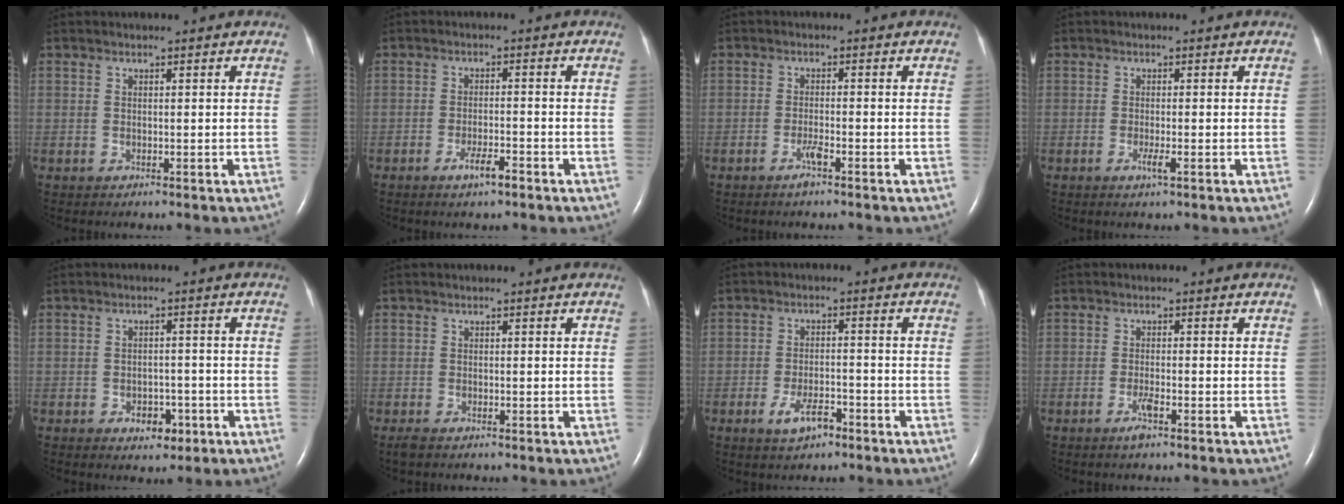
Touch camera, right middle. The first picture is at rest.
{"total": 3.3, "force": [-2.2, 0.5, 2.5], "torque": [-0.047, -0.001, -0.038]}
{"total": 2.0, "force": [-1.4, 0.0, 1.5], "torque": [-0.034, -0.001, -0.027]}
{"total": 1.6, "force": [-0.7, 0.0, 1.5], "torque": [-0.030, -0.004, -0.013]}
{"total": 3.8, "force": [-1.9, 2.4, 2.2], "torque": [-0.026, 0.006, -0.020]}
{"total": 1.2, "force": [-0.9, 0.3, 0.7], "torque": [-0.023, -0.004, -0.016]}
{"total": 4.7, "force": [-2.9, 1.8, 3.3], "torque": [-0.067, -0.001, -0.047]}
{"total": 2.1, "force": [-1.4, 0.1, 1.6], "torque": [-0.037, -0.002, -0.027]}